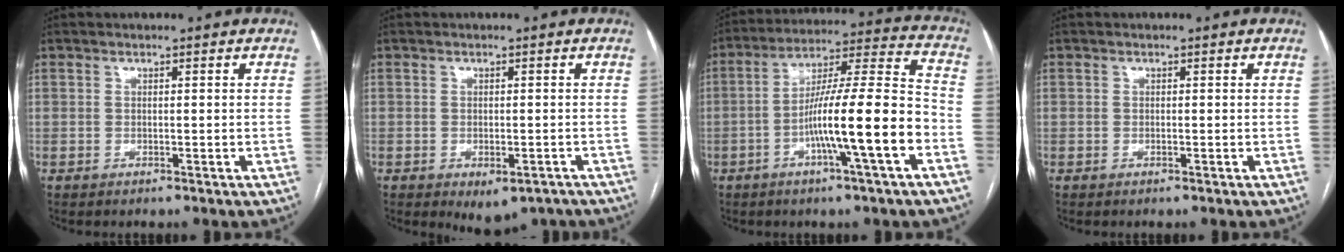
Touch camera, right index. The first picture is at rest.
{"total": 5.1, "force": [-3.4, 2.5, 2.8], "torque": [-0.023, -0.002, -0.041]}
{"total": 15.8, "force": [-5.2, -0.1, 14.9], "torque": [-0.251, 0.010, -0.090]}
{"total": 0.0}